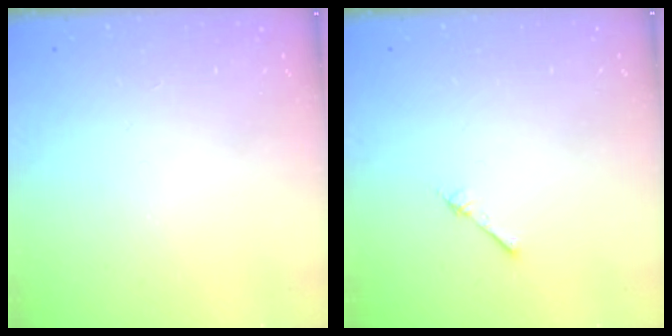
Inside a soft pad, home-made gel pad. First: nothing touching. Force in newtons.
{"total": 2.4, "press": 2.4, "slide": 0.3}